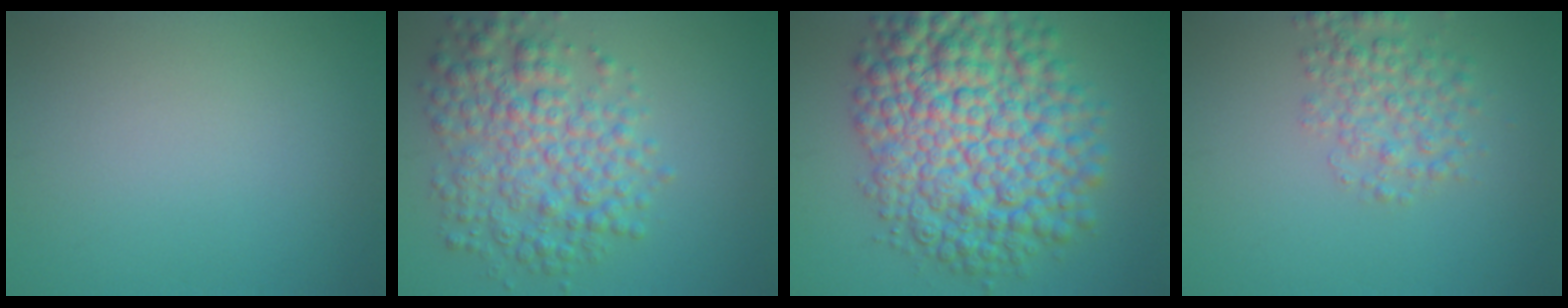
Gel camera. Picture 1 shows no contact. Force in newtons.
{"total": 6.5, "press": 6.5, "slide": 0.0}
{"total": 12.9, "press": 12.9, "slide": 0.3}
{"total": 3.5, "press": 3.5, "slide": 0.1}